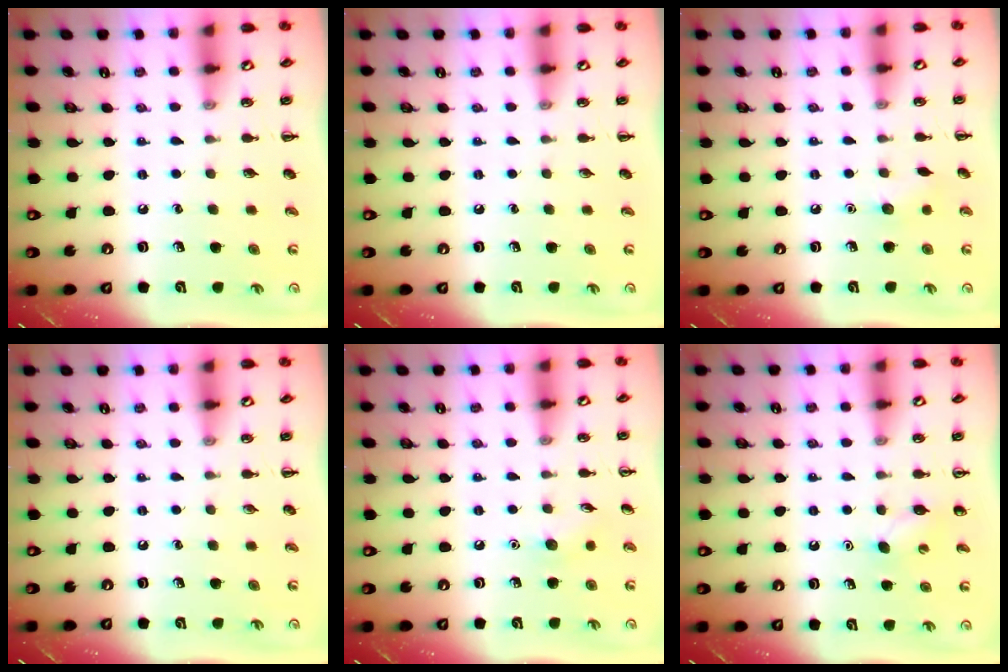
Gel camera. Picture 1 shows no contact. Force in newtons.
{"total": 0.0}
{"total": 5.7, "press": 5.6, "slide": 1.1}
{"total": 0.0}
{"total": 6.0, "press": 5.7, "slide": 1.8}
{"total": 4.6, "press": 4.4, "slide": 1.3}